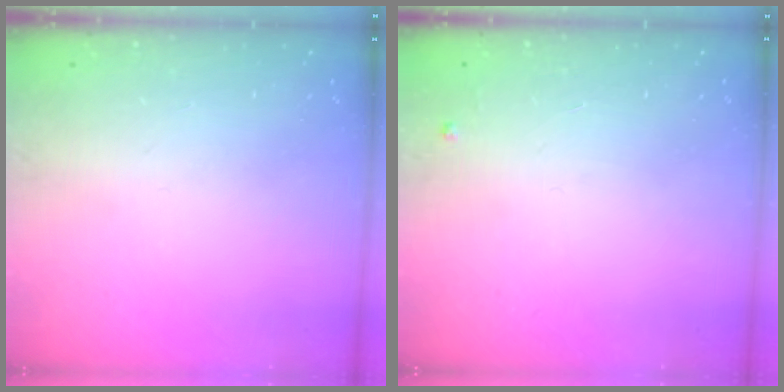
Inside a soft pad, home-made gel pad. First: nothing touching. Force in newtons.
{"total": 2.4, "press": 2.4, "slide": 0.4}